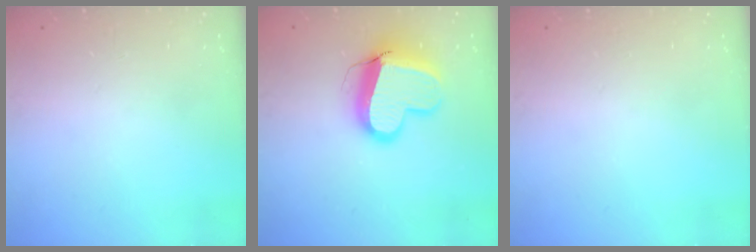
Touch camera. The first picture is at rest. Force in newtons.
{"total": 13.1, "press": 13.0, "slide": 1.3}
{"total": 0.0}